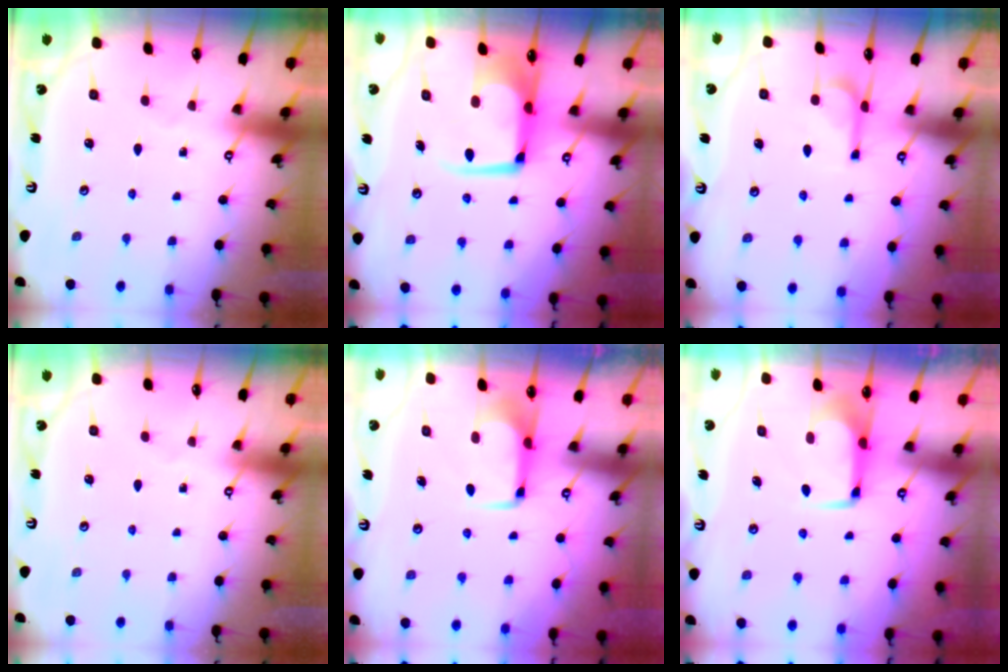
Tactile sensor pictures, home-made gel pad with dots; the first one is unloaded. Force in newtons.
{"total": 9.9, "press": 9.8, "slide": 1.2}
{"total": 5.1, "press": 5.0, "slide": 0.9}
{"total": 0.0}
{"total": 0.6, "press": 0.5, "slide": 0.2}
{"total": 2.0, "press": 1.9, "slide": 0.6}